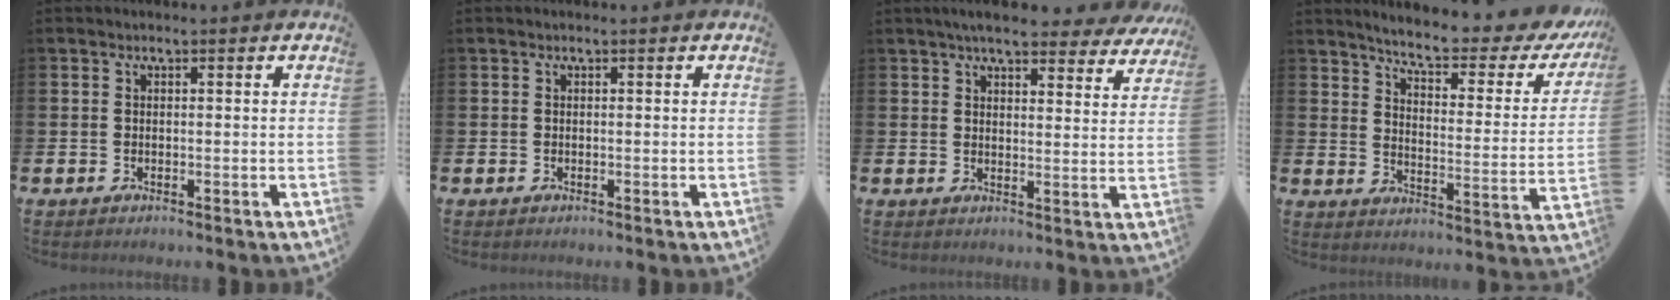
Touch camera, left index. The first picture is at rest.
{"total": 0.0}
{"total": 5.8, "force": [5.3, 1.0, 2.2], "torque": [-0.049, -0.019, 0.094]}
{"total": 6.5, "force": [5.7, 1.0, 3.0], "torque": [-0.079, -0.044, 0.088]}